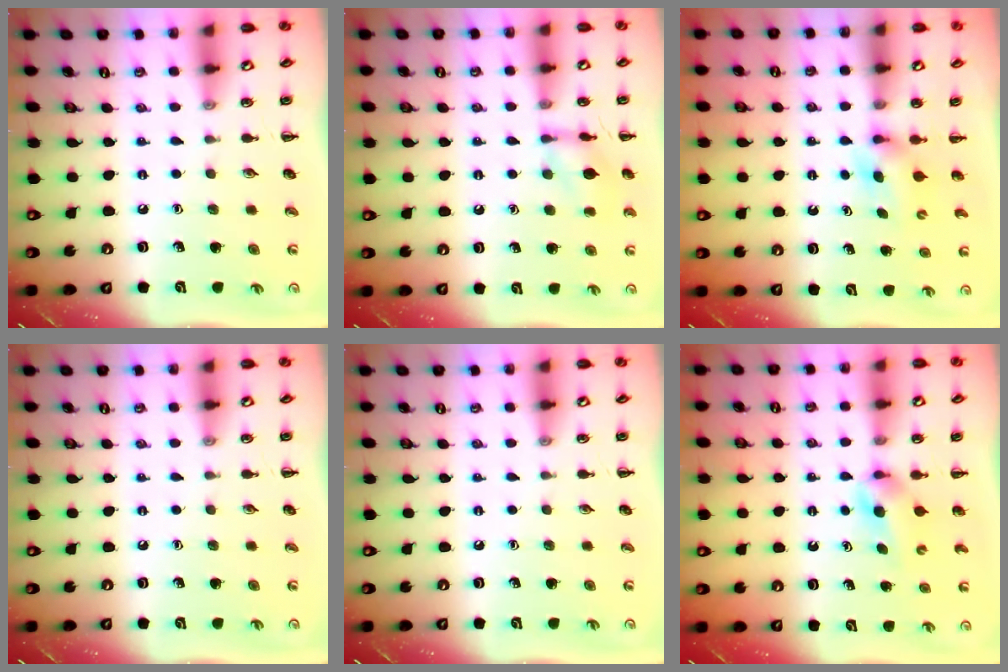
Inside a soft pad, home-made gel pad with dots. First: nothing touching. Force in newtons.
{"total": 9.8, "press": 9.8, "slide": 0.4}
{"total": 3.8, "press": 3.6, "slide": 1.2}
{"total": 0.0}
{"total": 0.0}
{"total": 3.7, "press": 3.5, "slide": 1.1}